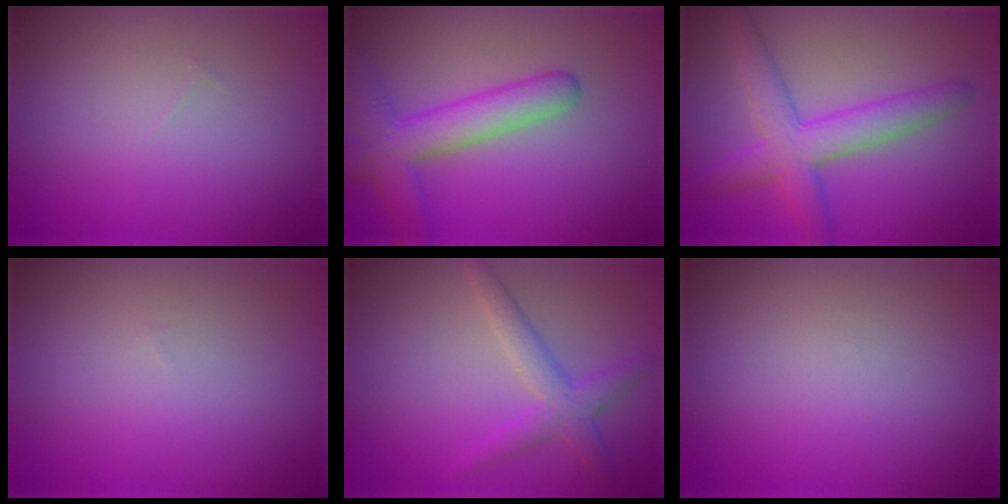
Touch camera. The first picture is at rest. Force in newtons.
{"total": 5.3, "press": 5.2, "slide": 0.2}
{"total": 5.2, "press": 5.2, "slide": 0.3}
{"total": 0.0}
{"total": 3.0, "press": 3.0, "slide": 0.1}
{"total": 0.0}